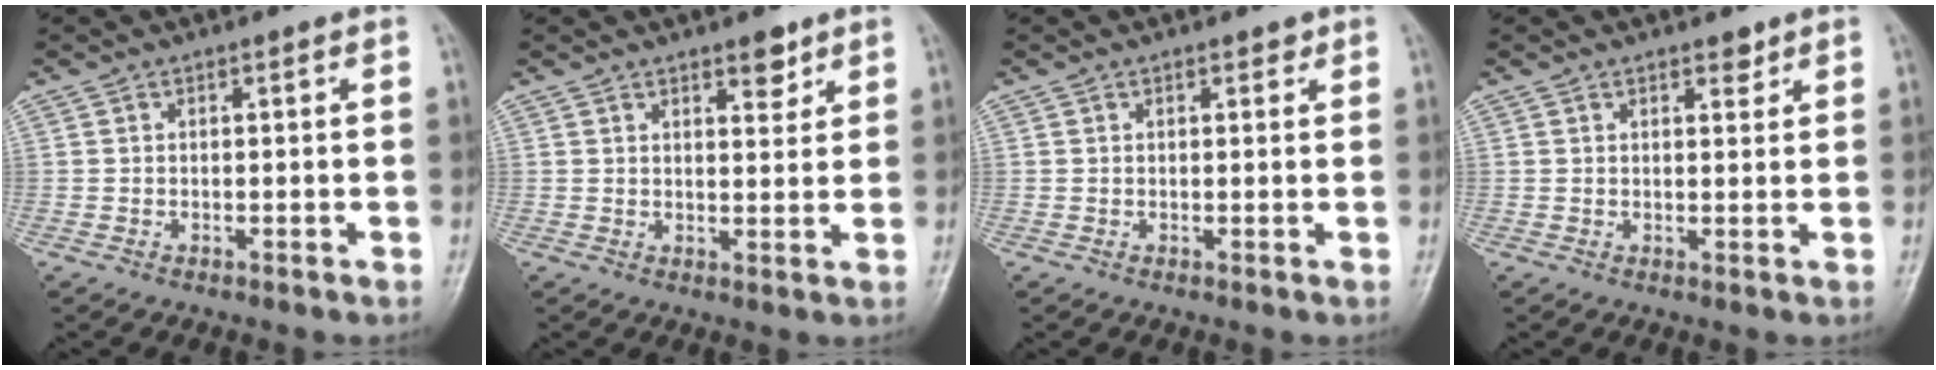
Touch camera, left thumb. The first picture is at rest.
{"total": 4.0, "force": [2.7, 1.7, 2.4], "torque": [-0.016, -0.016, 0.039]}
{"total": 1.4, "force": [0.9, 0.7, 0.8], "torque": [-0.003, -0.003, 0.009]}
{"total": 2.0, "force": [1.5, 0.9, 1.0], "torque": [-0.003, -0.008, 0.020]}